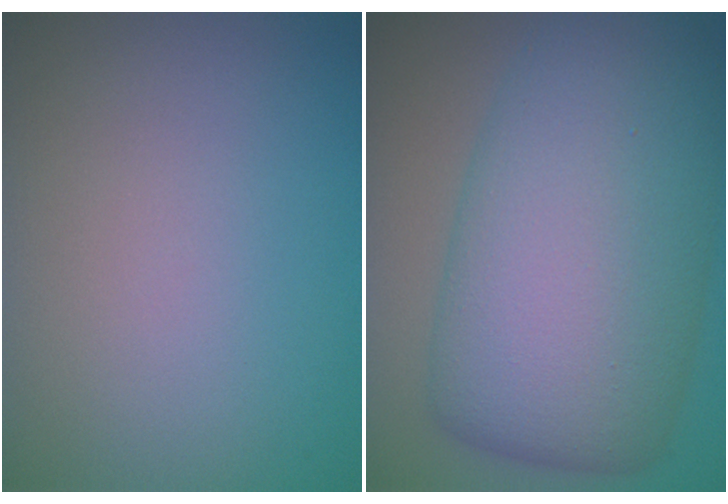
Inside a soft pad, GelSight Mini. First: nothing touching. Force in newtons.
{"total": 12.7, "press": 12.7, "slide": 0.2}